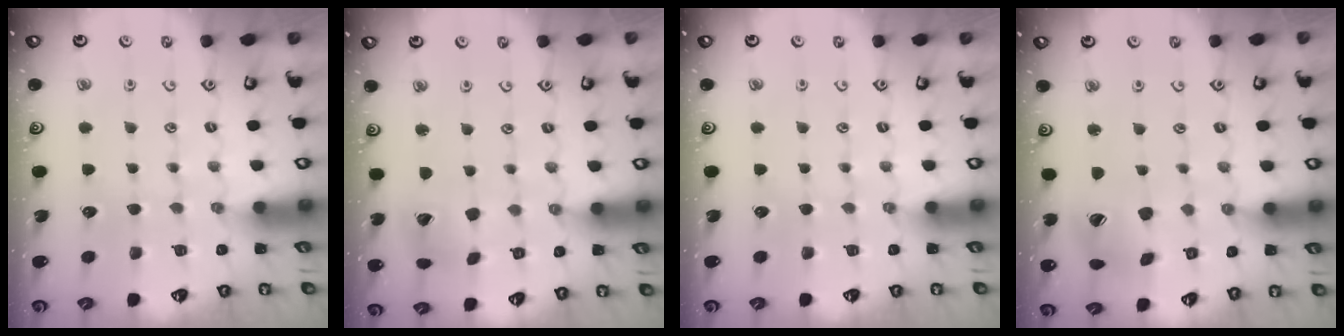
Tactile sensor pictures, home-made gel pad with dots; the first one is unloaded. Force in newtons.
{"total": 8.0, "press": 7.9, "slide": 1.1}
{"total": 0.0}
{"total": 10.3, "press": 10.3, "slide": 1.4}